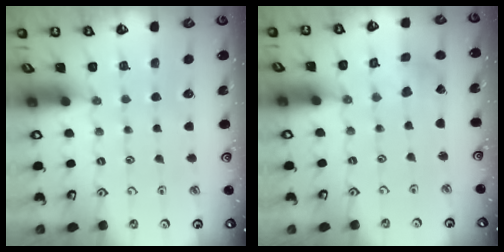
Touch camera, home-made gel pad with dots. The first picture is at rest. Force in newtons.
{"total": 1.1, "press": 1.0, "slide": 0.4}